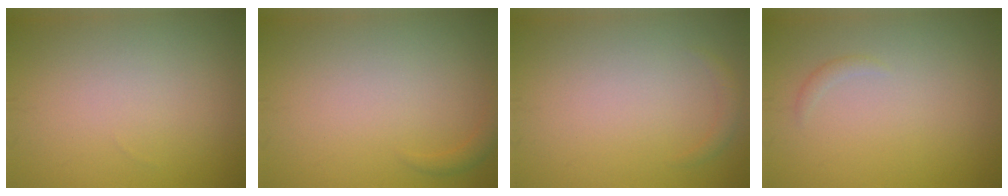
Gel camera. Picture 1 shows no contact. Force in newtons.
{"total": 0.9, "press": 0.9, "slide": 0.1}
{"total": 0.8, "press": 0.8, "slide": 0.1}
{"total": 0.7, "press": 0.7, "slide": 0.0}